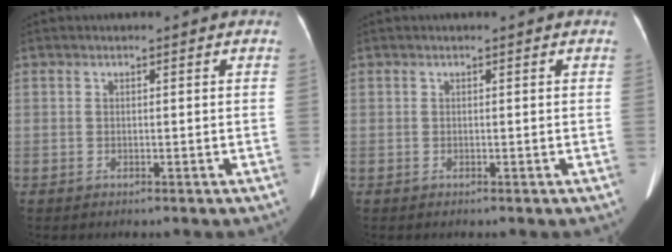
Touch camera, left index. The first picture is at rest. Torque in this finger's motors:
{"motor_torque": [0.03, -0.12, 0.00, 0.01]}